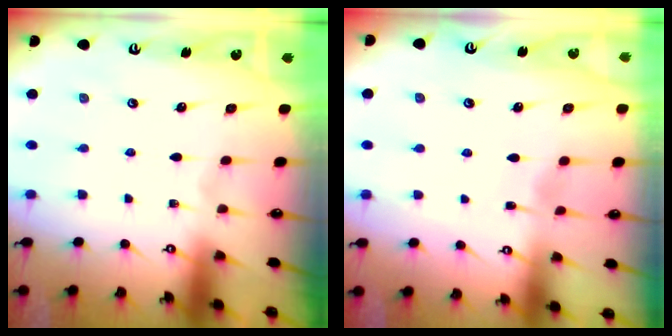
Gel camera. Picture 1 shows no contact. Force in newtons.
{"total": 3.3, "press": 3.3, "slide": 0.4}